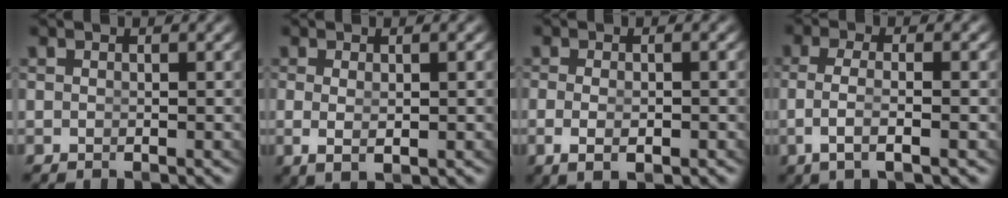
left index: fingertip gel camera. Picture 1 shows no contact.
{"total": 2.3, "force": [-0.3, 0.3, 2.3], "torque": [-0.047, -0.015, 0.011]}
{"total": 2.6, "force": [-1.2, 0.5, 2.2], "torque": [-0.051, -0.016, -0.007]}
{"total": 3.7, "force": [-0.9, 0.9, 3.5], "torque": [-0.079, -0.016, -0.006]}